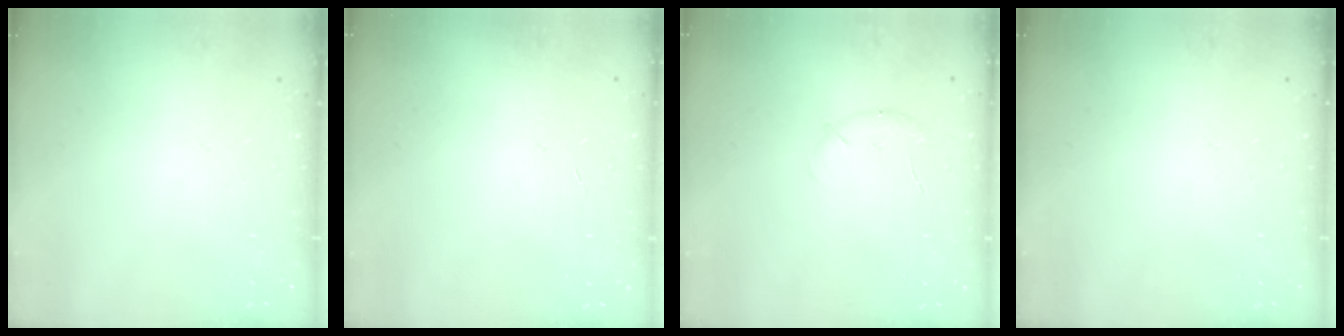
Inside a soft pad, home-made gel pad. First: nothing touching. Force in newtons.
{"total": 0.6, "press": 0.6, "slide": 0.2}
{"total": 6.9, "press": 6.7, "slide": 1.8}
{"total": 0.0}